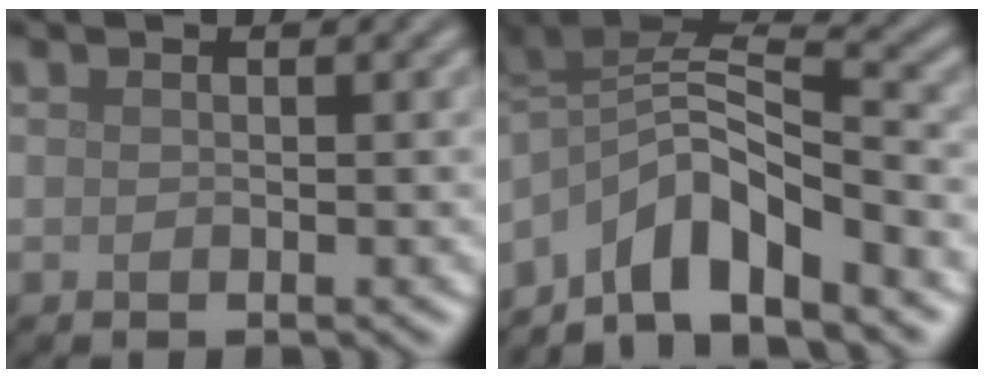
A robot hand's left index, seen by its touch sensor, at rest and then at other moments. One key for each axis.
{"total": 6.9, "fx": -4.5, "fy": 2.2, "fz": 4.7, "tx": -0.071, "ty": 0.010, "tz": -0.095}